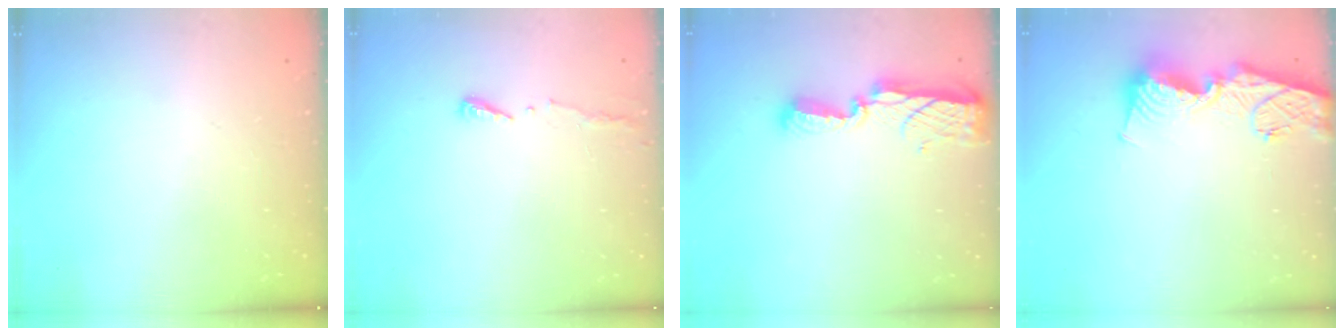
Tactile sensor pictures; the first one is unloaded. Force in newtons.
{"total": 3.5, "press": 3.4, "slide": 0.3}
{"total": 8.3, "press": 8.3, "slide": 0.8}
{"total": 13.6, "press": 13.5, "slide": 1.5}